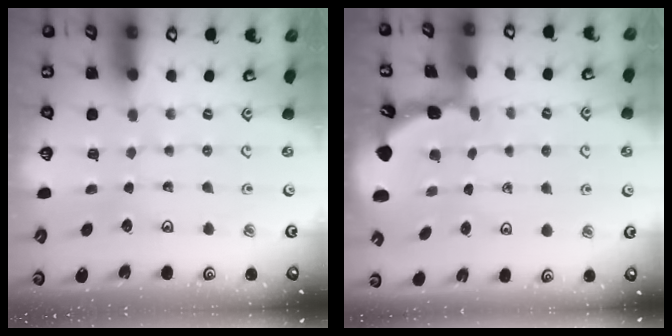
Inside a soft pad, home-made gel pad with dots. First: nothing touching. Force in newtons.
{"total": 1.6, "press": 1.5, "slide": 0.3}